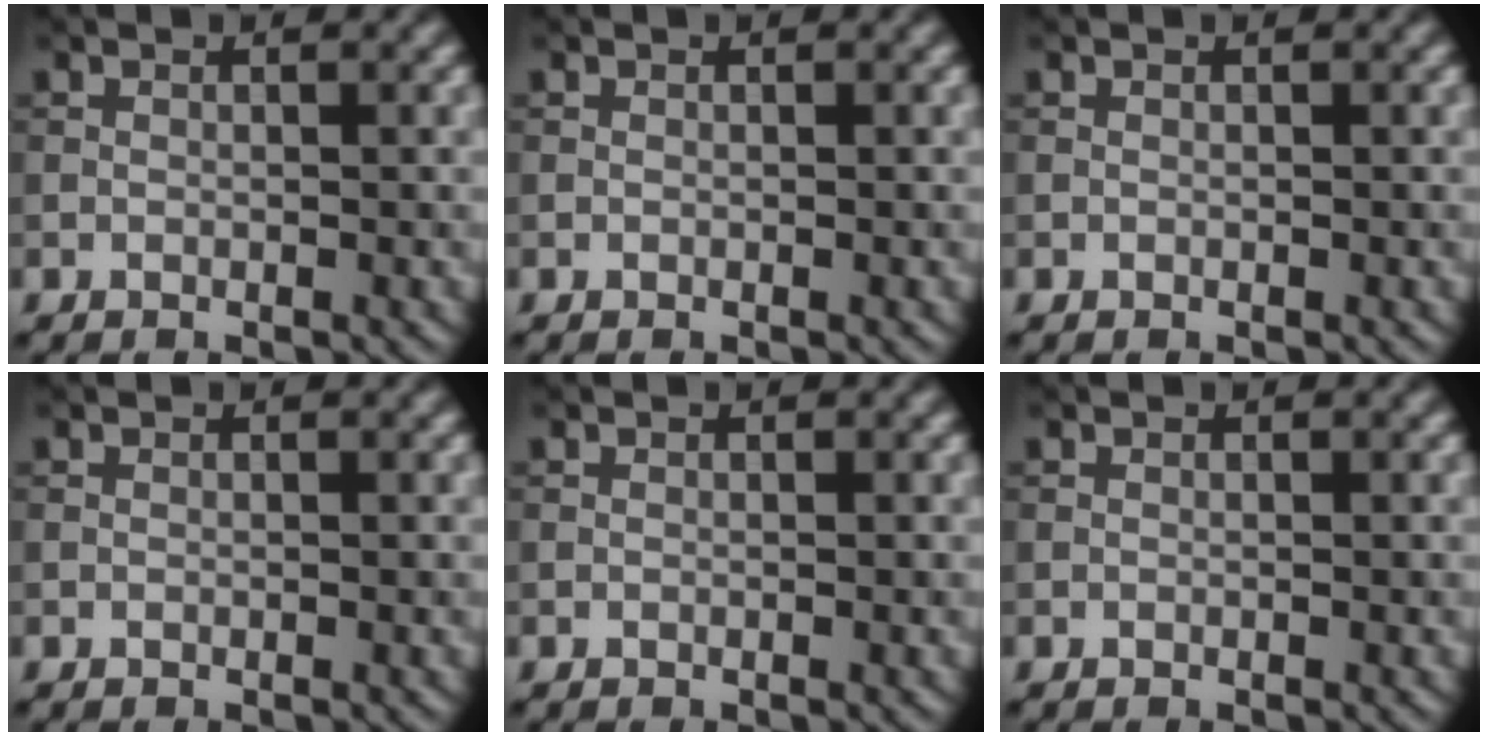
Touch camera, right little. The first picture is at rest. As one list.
[{"total": 0.0}, {"total": 0.0}, {"total": 0.0}, {"total": 0.0}, {"total": 0.0}]